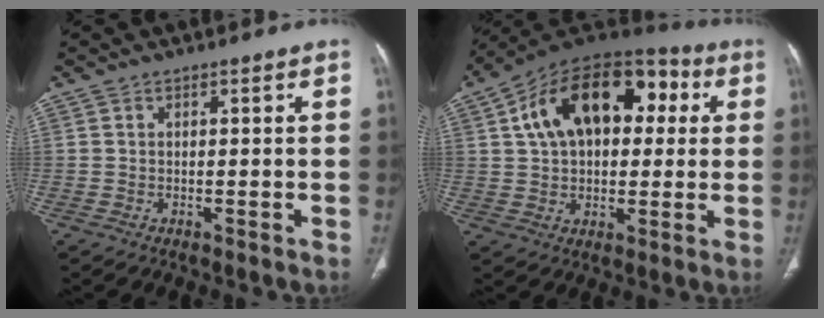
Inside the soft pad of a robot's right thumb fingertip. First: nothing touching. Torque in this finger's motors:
{"motor_torque": [-1.41, 2.13, 0.55, -0.10, 0.25]}